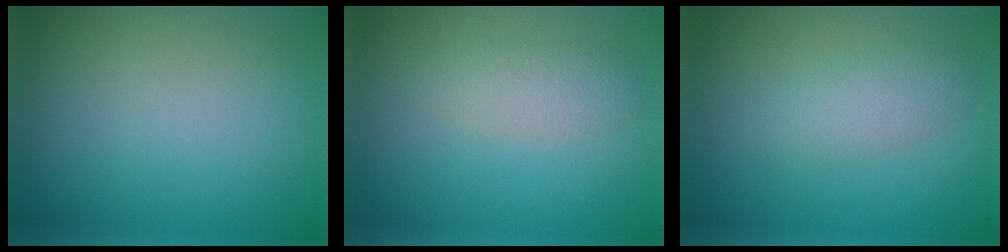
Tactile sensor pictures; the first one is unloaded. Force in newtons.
{"total": 2.1, "press": 2.1, "slide": 0.1}
{"total": 2.7, "press": 2.7, "slide": 0.1}